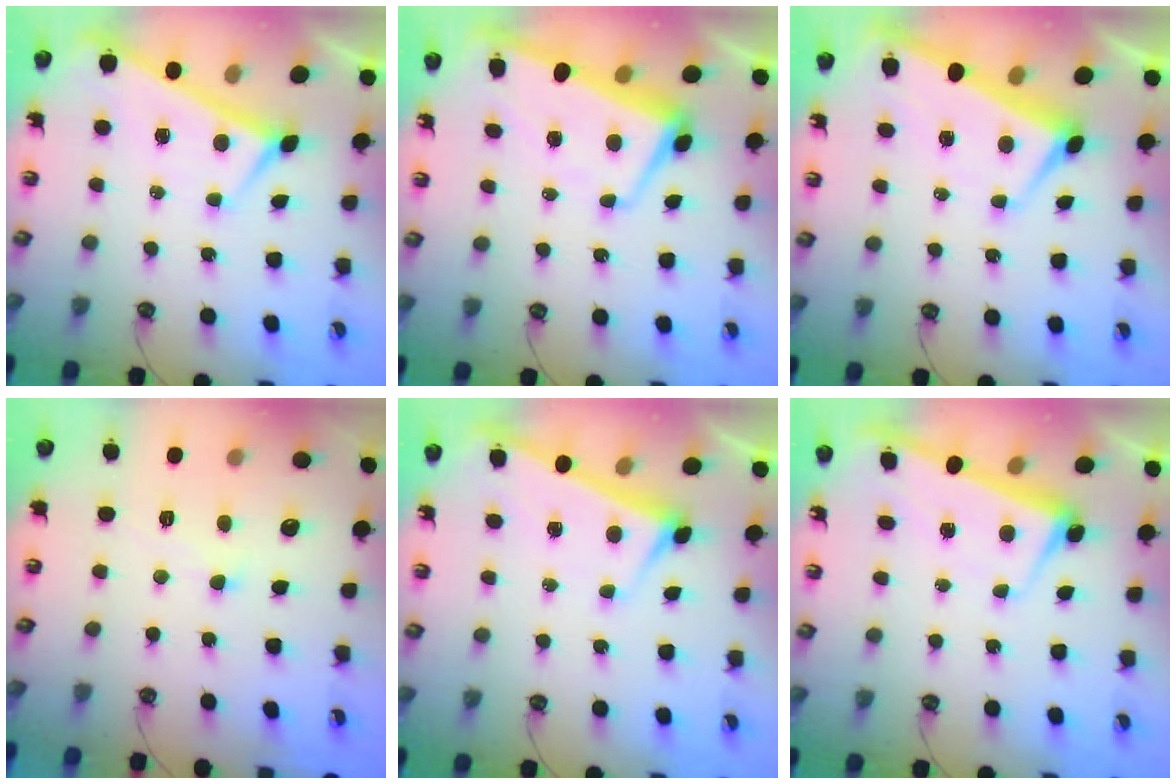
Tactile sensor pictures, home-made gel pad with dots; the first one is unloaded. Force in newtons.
{"total": 1.2, "press": 0.4, "slide": 1.1}
{"total": 1.6, "press": 1.2, "slide": 1.0}
{"total": 1.3, "press": 1.1, "slide": 0.6}
{"total": 3.0, "press": 3.0, "slide": 0.2}
{"total": 2.2, "press": 2.0, "slide": 0.9}